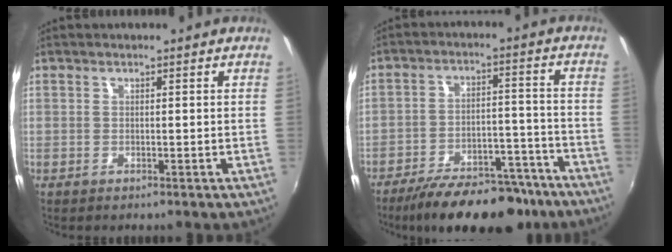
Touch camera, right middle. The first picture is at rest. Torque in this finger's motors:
{"motor_torque": [0.89, -1.12, 0.83, 0.21]}